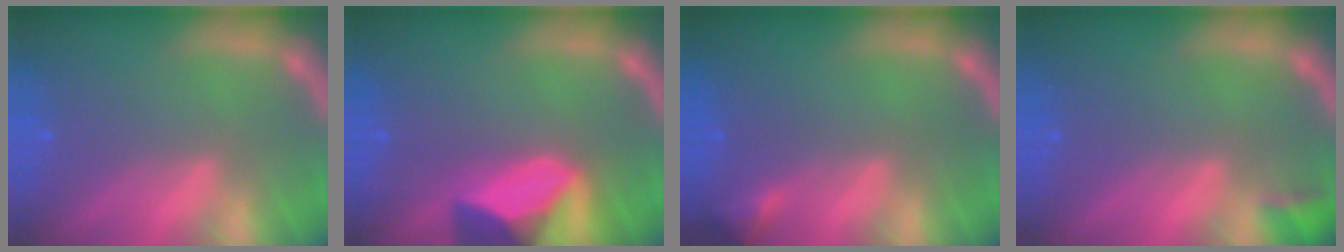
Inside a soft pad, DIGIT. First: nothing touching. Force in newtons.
{"total": 8.4}
{"total": 1.4}
{"total": 1.4}